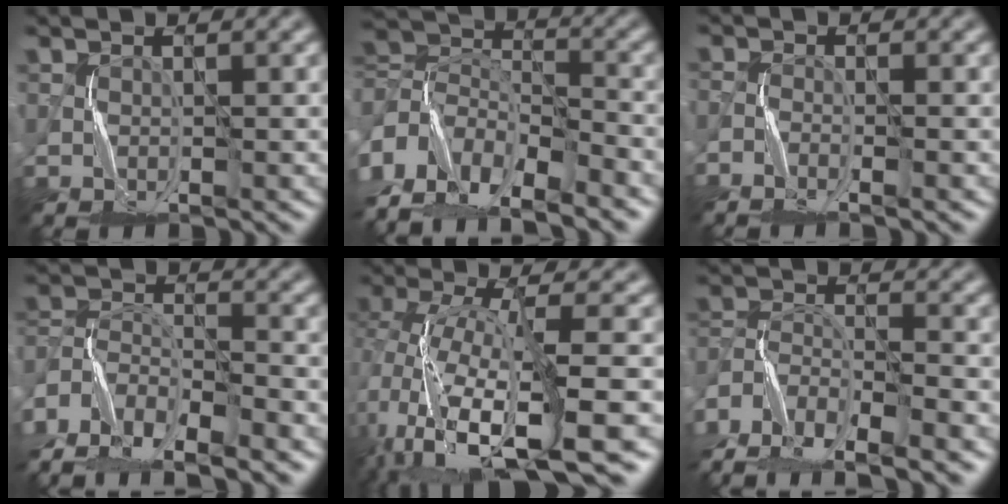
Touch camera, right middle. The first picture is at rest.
{"total": 11.5, "force": [-7.7, 5.7, 6.3], "torque": [-0.143, 0.005, -0.157]}
{"total": 2.1, "force": [-2.0, 0.0, 0.7], "torque": [-0.019, 0.001, -0.044]}
{"total": 11.2, "force": [-9.8, 3.4, 4.3], "torque": [-0.075, -0.010, -0.177]}
{"total": 13.6, "force": [-5.6, 3.3, 12.0], "torque": [-0.247, -0.012, -0.080]}
{"total": 10.8, "force": [-9.3, 3.0, 4.6], "torque": [-0.080, -0.015, -0.165]}